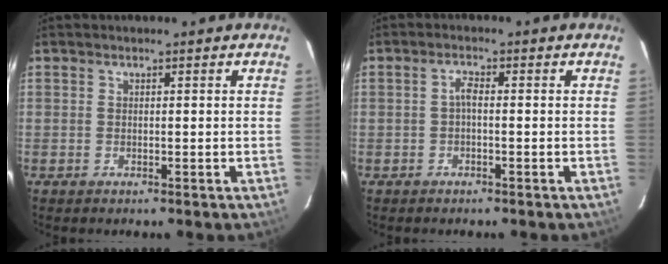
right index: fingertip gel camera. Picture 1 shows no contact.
{"total": 1.5, "force": [-0.4, 0.4, 1.3], "torque": [-0.027, 0.007, -0.009]}